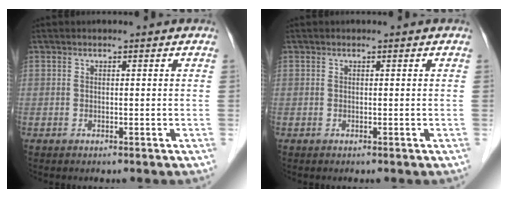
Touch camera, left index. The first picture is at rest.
{"total": 0.0}